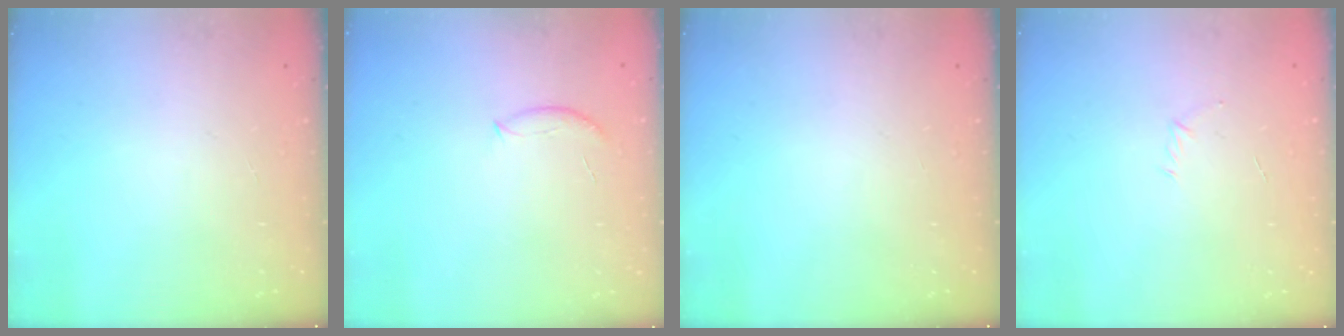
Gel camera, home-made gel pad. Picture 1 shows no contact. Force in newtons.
{"total": 6.0, "press": 5.9, "slide": 1.3}
{"total": 0.0}
{"total": 3.5, "press": 3.4, "slide": 0.8}